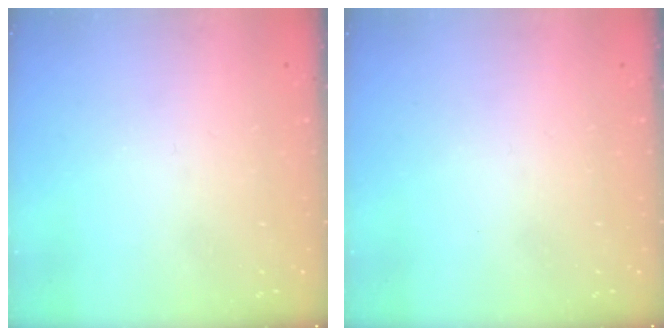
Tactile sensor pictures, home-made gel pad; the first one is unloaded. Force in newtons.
{"total": 0.0}